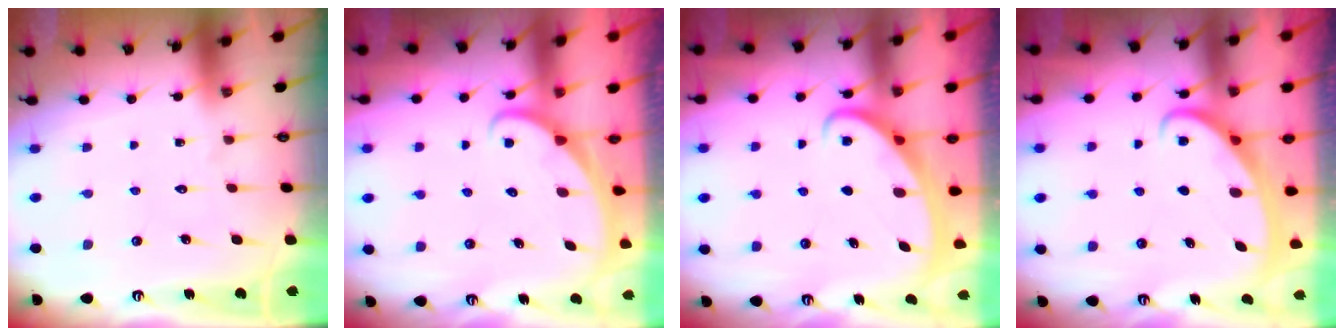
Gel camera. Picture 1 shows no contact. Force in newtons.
{"total": 1.6, "press": 1.6, "slide": 0.0}
{"total": 2.4, "press": 2.4, "slide": 0.4}
{"total": 2.5, "press": 2.5, "slide": 0.4}